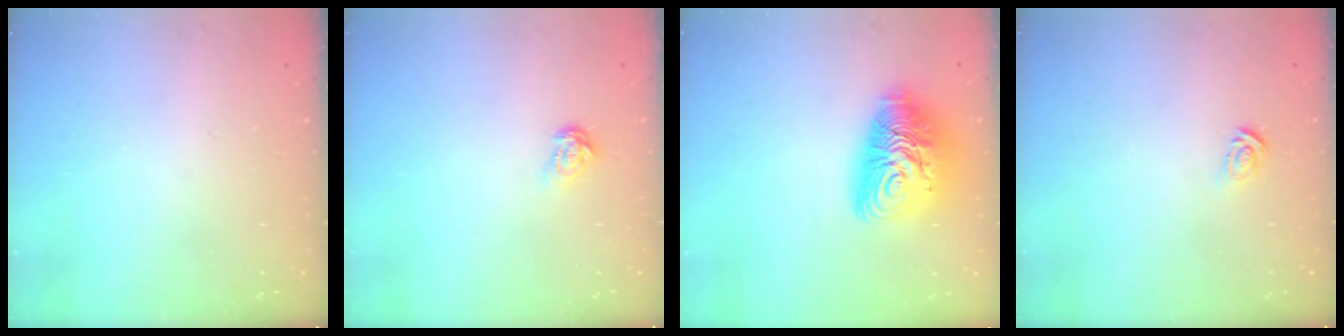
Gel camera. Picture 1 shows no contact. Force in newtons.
{"total": 5.0, "press": 5.0, "slide": 0.4}
{"total": 14.9, "press": 14.8, "slide": 1.4}
{"total": 2.8, "press": 2.8, "slide": 0.2}